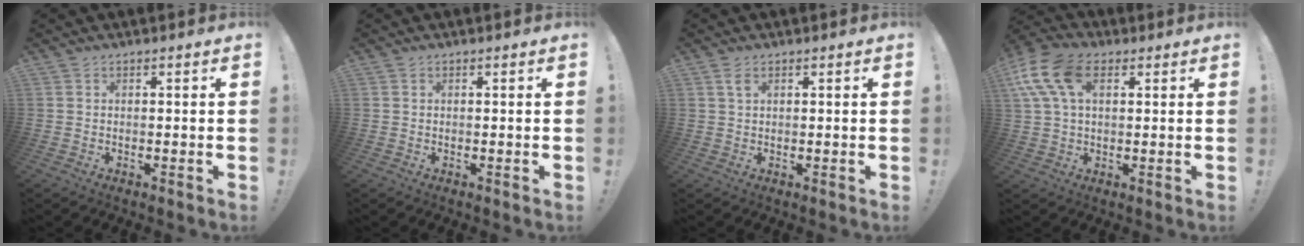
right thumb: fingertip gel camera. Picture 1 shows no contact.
{"total": 0.8, "force": [0.5, -0.6, -0.2], "torque": [0.003, -0.002, 0.009]}
{"total": 2.1, "force": [1.5, 0.3, 1.5], "torque": [-0.023, -0.004, 0.025]}
{"total": 14.4, "force": [5.2, 8.7, 10.3], "torque": [-0.214, -0.003, 0.098]}